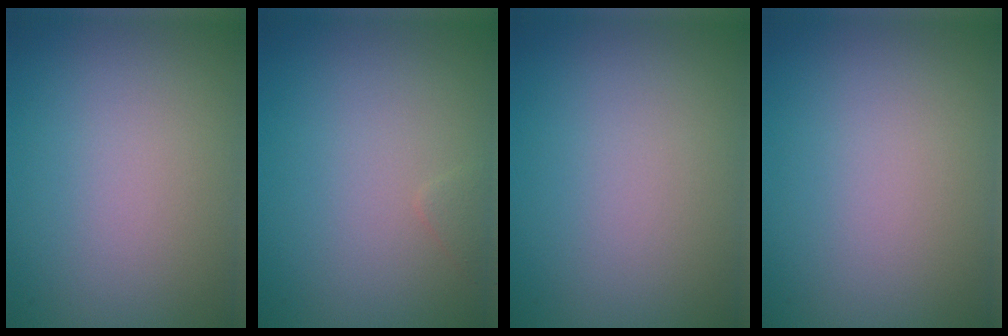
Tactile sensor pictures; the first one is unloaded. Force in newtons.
{"total": 0.6, "press": 0.6, "slide": 0.0}
{"total": 0.0}
{"total": 0.0}